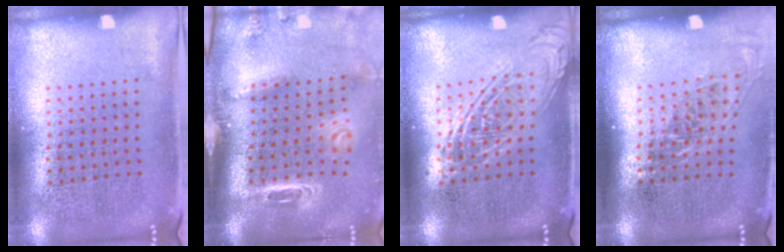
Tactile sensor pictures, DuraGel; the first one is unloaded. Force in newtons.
{"total": 3.1, "press": 2.1, "slide": 2.3}
{"total": 2.5, "press": 2.5, "slide": 0.3}
{"total": 1.3, "press": 1.0, "slide": 0.8}